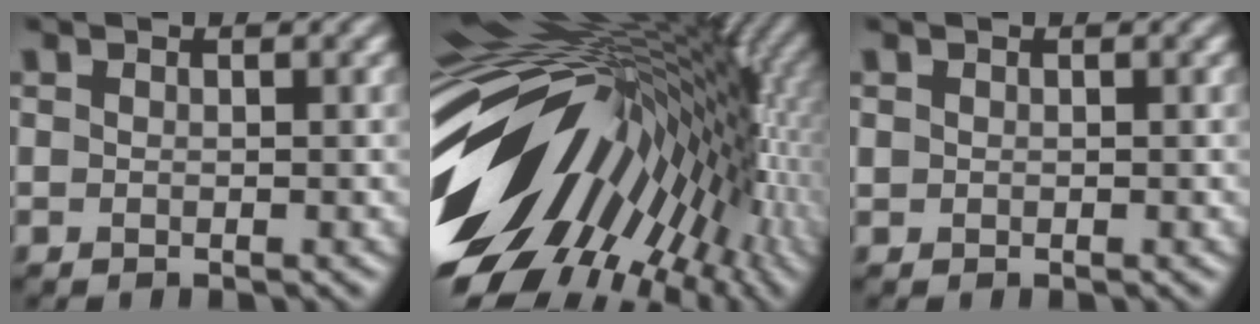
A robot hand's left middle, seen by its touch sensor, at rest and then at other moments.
{"total": 18.1, "force": [-1.6, 11.1, 14.2], "torque": [-0.205, -0.002, -0.022]}
{"total": 0.0}